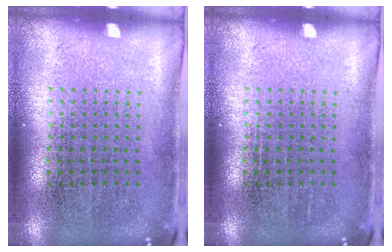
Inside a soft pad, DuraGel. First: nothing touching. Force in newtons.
{"total": 0.0}